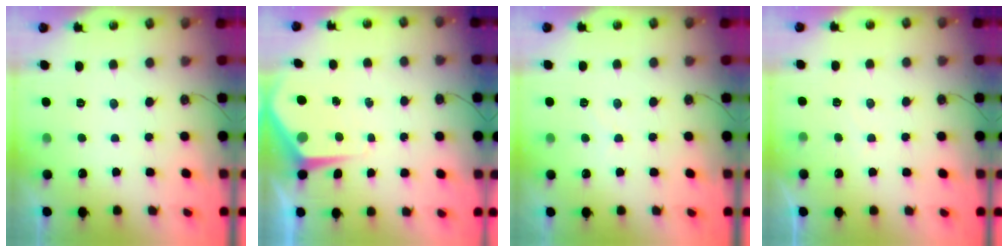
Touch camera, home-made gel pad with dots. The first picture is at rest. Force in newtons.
{"total": 6.8, "press": 6.8, "slide": 0.5}
{"total": 5.9, "press": 5.9, "slide": 0.7}
{"total": 3.6, "press": 3.5, "slide": 0.4}